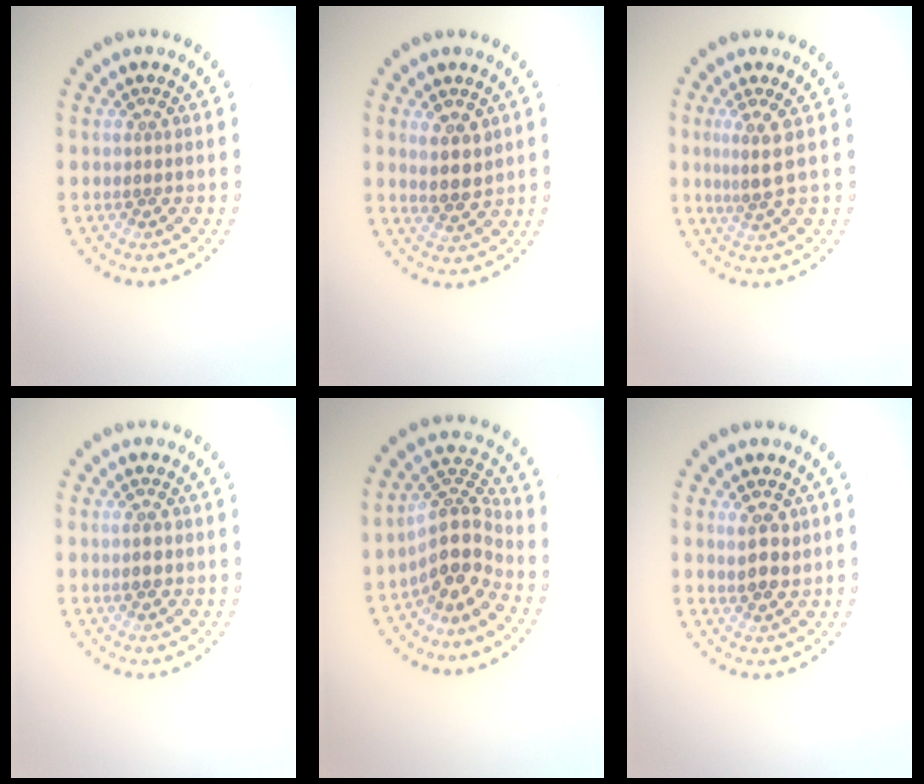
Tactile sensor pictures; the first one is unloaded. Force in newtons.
{"total": 2.9, "press": 2.7, "slide": 1.2}
{"total": 2.6, "press": 1.9, "slide": 1.7}
{"total": 1.7, "press": 1.7, "slide": 0.0}
{"total": 4.4, "press": 3.4, "slide": 2.9}
{"total": 2.3, "press": 2.3, "slide": 0.6}